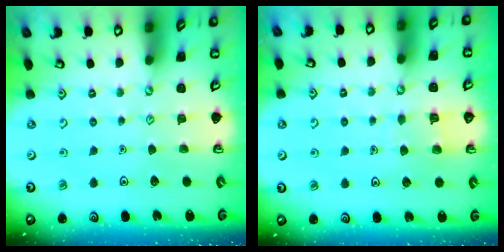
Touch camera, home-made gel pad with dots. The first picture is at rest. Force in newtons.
{"total": 4.8, "press": 4.8, "slide": 0.2}